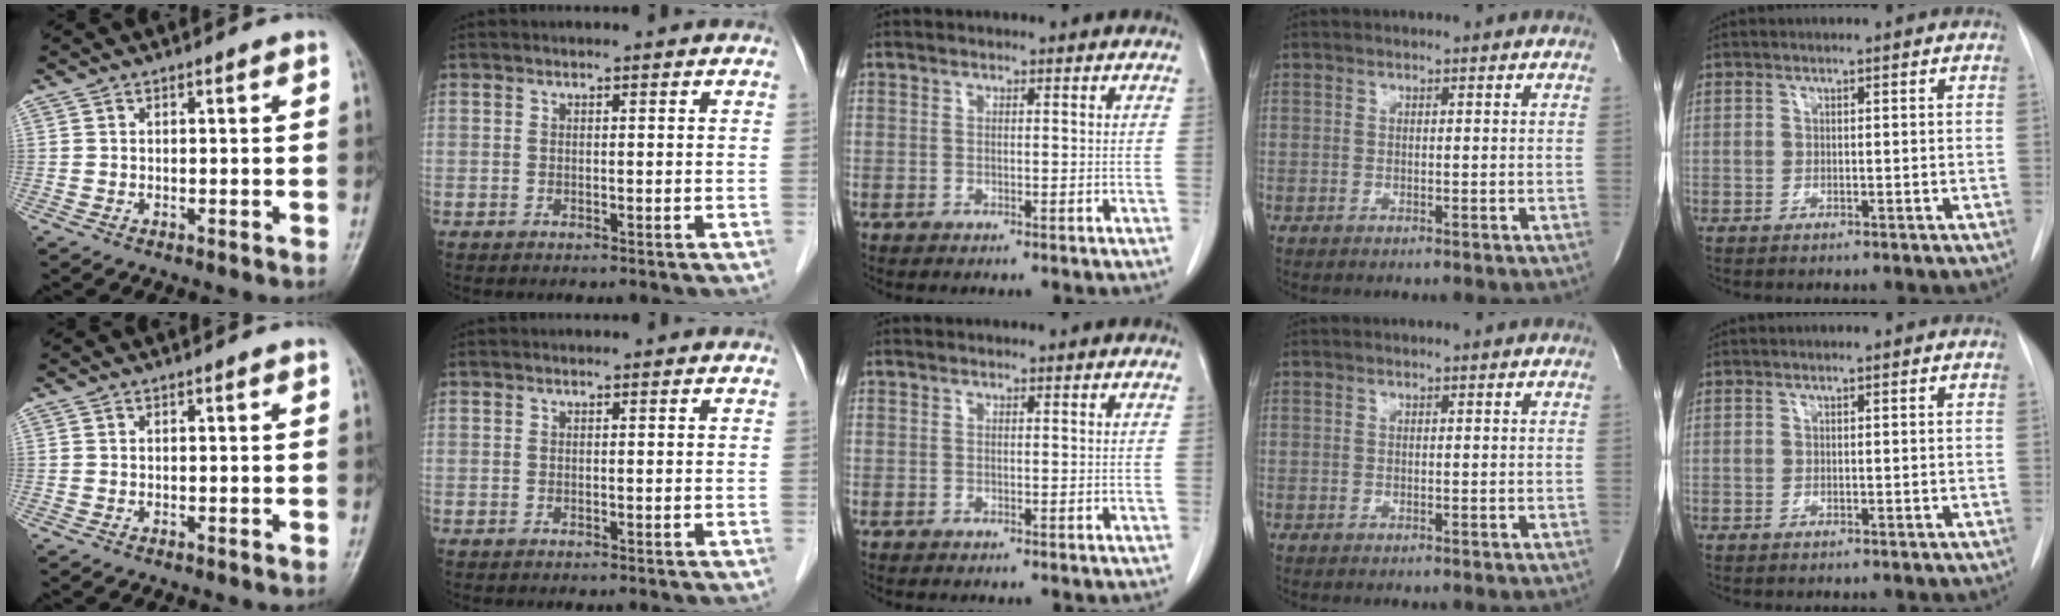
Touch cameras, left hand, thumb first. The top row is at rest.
{}